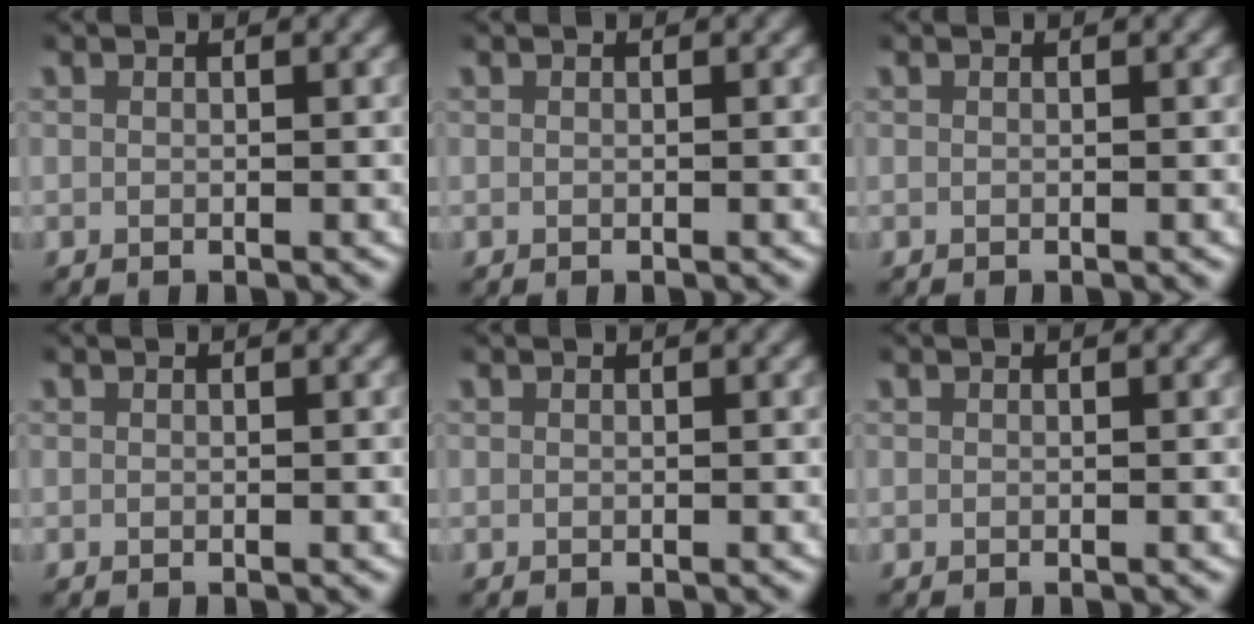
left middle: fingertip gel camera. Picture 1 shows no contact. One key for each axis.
{"total": 0.0}
{"total": 0.0}
{"total": 0.0}
{"total": 0.0}
{"total": 0.0}